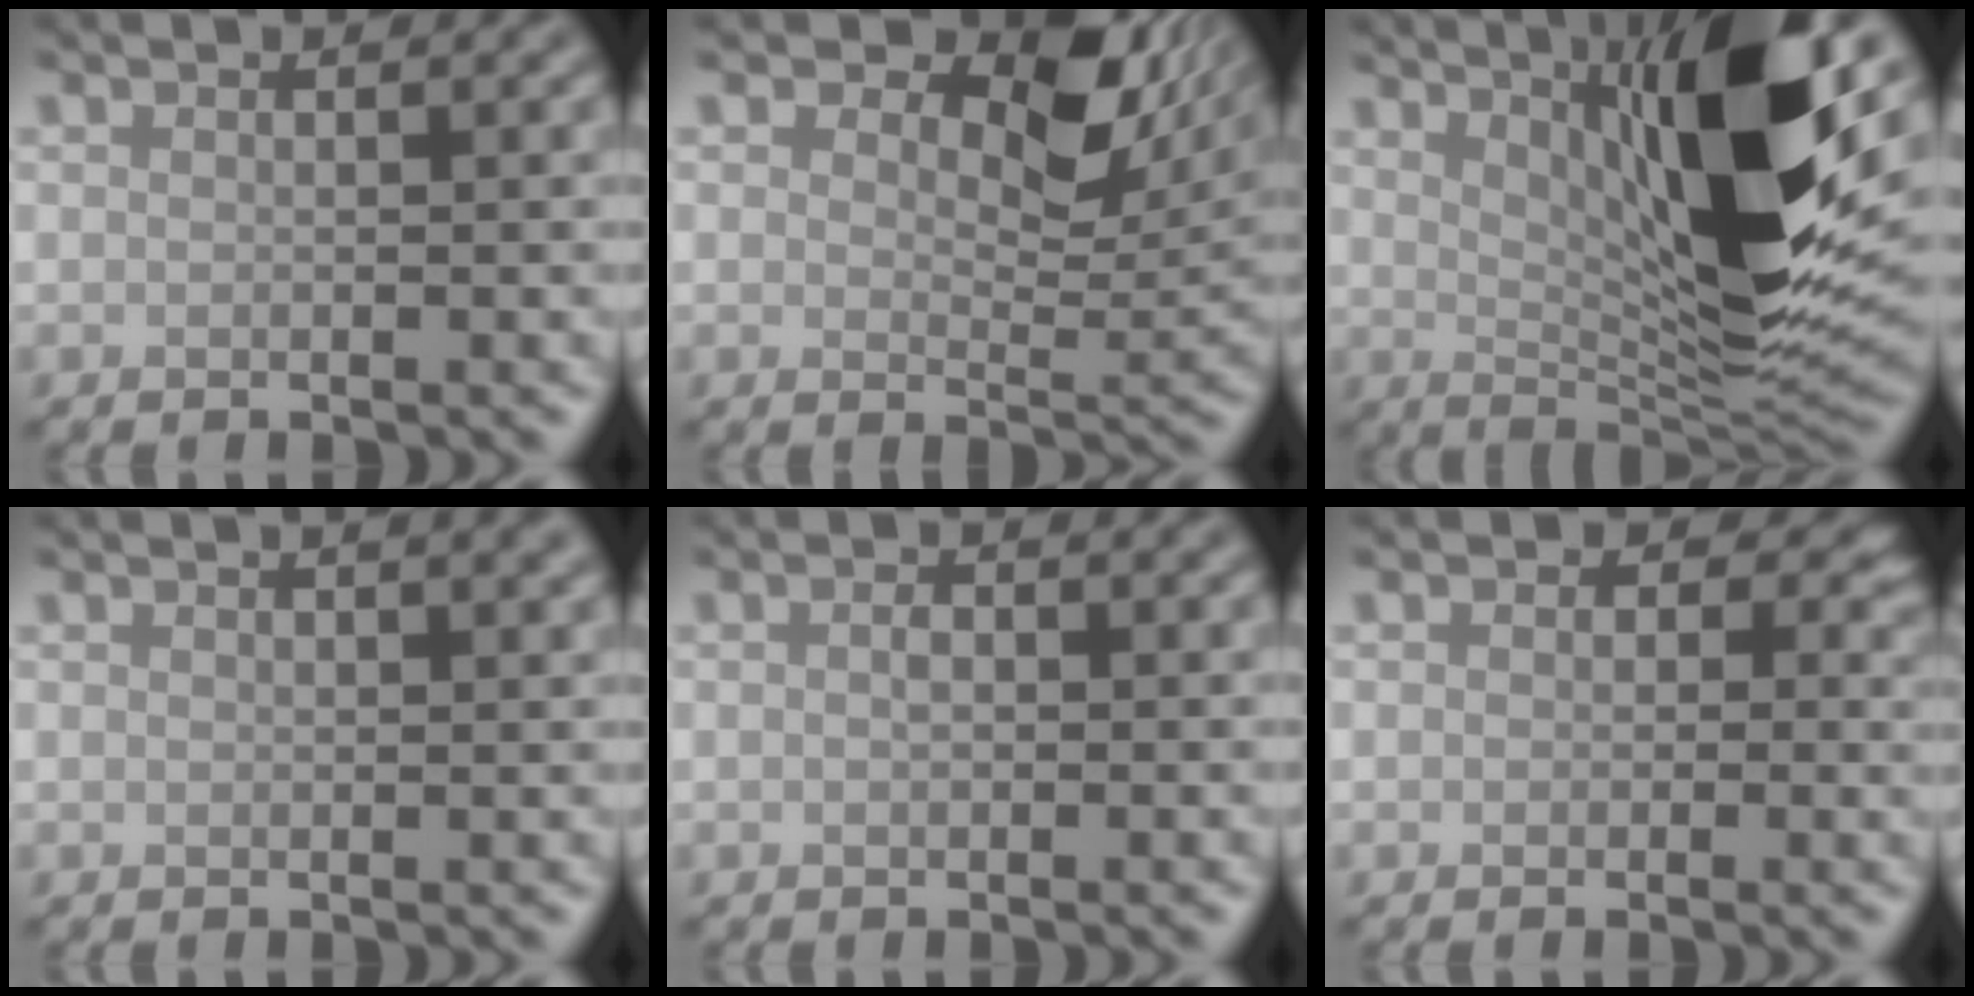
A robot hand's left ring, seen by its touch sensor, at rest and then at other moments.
{"total": 9.0, "force": [4.5, 4.9, 6.0], "torque": [-0.080, -0.006, 0.068]}
{"total": 11.8, "force": [4.3, 2.4, 10.8], "torque": [-0.165, -0.007, 0.079]}
{"total": 1.7, "force": [1.1, 0.4, 1.2], "torque": [-0.009, 0.003, 0.017]}
{"total": 0.9, "force": [0.0, 0.5, 0.7], "torque": [-0.015, 0.000, -0.001]}
{"total": 3.7, "force": [0.9, 2.9, 2.0], "torque": [-0.020, 0.001, 0.002]}